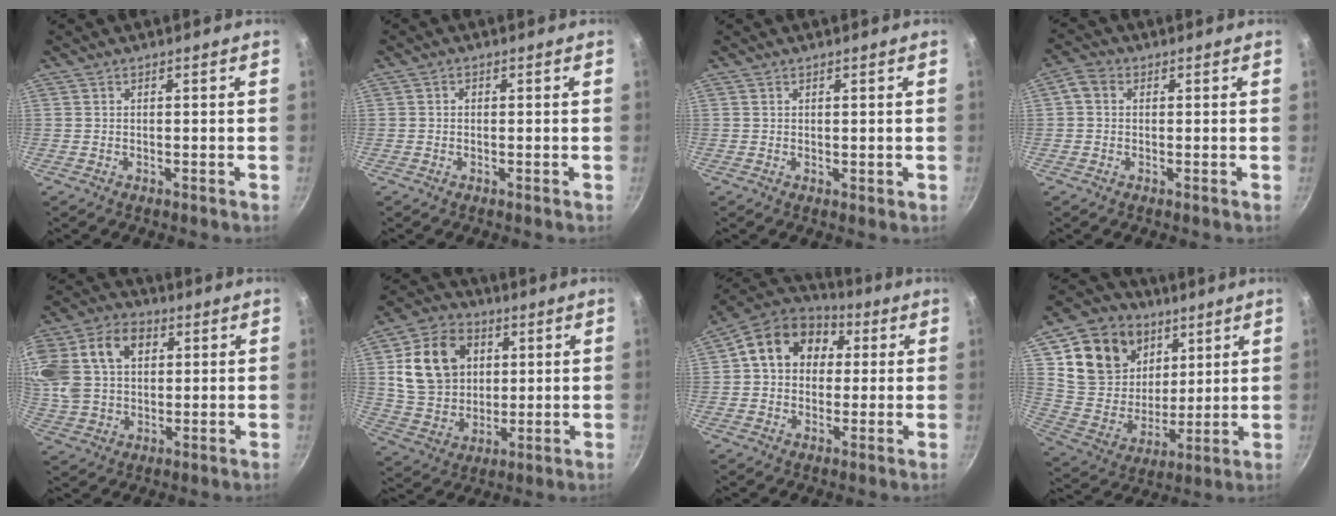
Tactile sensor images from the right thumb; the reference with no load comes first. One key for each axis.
{"total": 0.9, "fx": 0.0, "fy": 0.8, "fz": 0.4, "tx": -0.007, "ty": 0.004, "tz": -0.001}
{"total": 0.6, "fx": 0.3, "fy": 0.3, "fz": 0.4, "tx": -0.002, "ty": -0.007, "tz": 0.002}
{"total": 3.2, "fx": 0.3, "fy": 2.6, "fz": 1.8, "tx": -0.035, "ty": 0.009, "tz": -0.005}
{"total": 23.4, "fx": 6.7, "fy": 17.2, "fz": 14.4, "tx": -0.325, "ty": 0.037, "tz": 0.118}
{"total": 17.0, "fx": 3.8, "fy": 13.4, "fz": 9.7, "tx": -0.152, "ty": -0.001, "tz": 0.071}
{"total": 14.7, "fx": 3.1, "fy": 11.8, "fz": 8.2, "tx": -0.106, "ty": 0.027, "tz": 0.030}
{"total": 19.0, "fx": 8.8, "fy": 15.1, "fz": 7.6, "tx": -0.100, "ty": -0.038, "tz": 0.161}